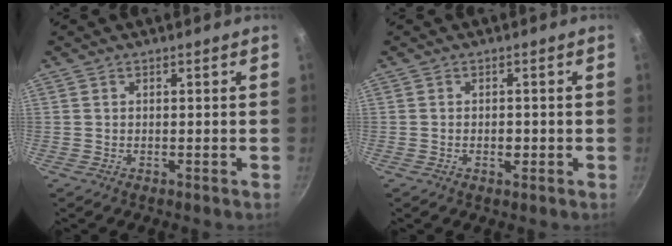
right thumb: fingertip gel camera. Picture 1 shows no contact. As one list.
[{"total": 1.7, "force": [-0.5, 1.1, 1.3], "torque": [-0.017, 0.003, -0.008]}]